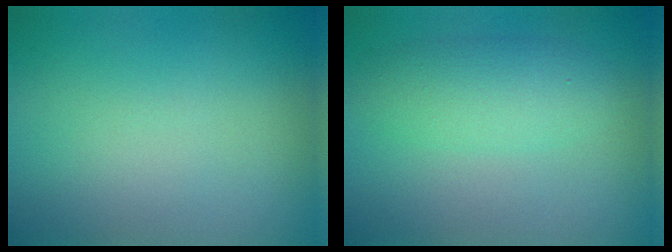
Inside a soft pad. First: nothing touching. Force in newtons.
{"total": 3.2, "press": 3.2, "slide": 0.1}